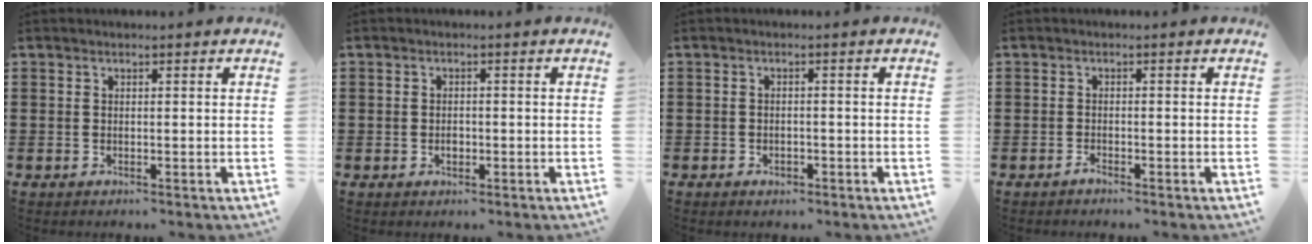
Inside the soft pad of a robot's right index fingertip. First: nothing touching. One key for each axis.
{"total": 1.5, "fx": -0.4, "fy": 1.1, "fz": 0.9, "tx": -0.017, "ty": 0.002, "tz": -0.008}
{"total": 1.0, "fx": -0.7, "fy": 0.7, "fz": 0.3, "tx": -0.008, "ty": -0.001, "tz": -0.015}
{"total": 1.0, "fx": -0.9, "fy": 0.1, "fz": 0.4, "tx": -0.010, "ty": -0.002, "tz": -0.017}